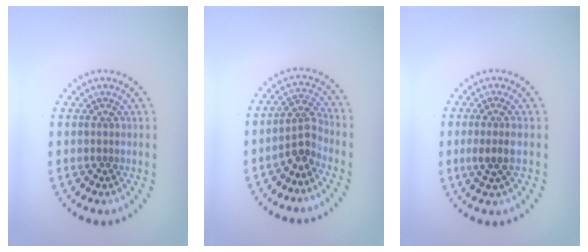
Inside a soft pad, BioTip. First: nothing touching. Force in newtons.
{"total": 2.6, "press": 2.0, "slide": 1.7}
{"total": 2.1, "press": 1.7, "slide": 1.1}